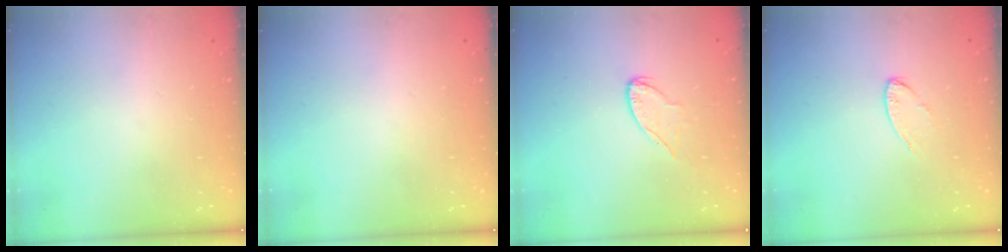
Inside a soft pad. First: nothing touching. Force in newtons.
{"total": 0.0}
{"total": 6.4, "press": 6.3, "slide": 0.6}
{"total": 6.1, "press": 6.1, "slide": 0.4}